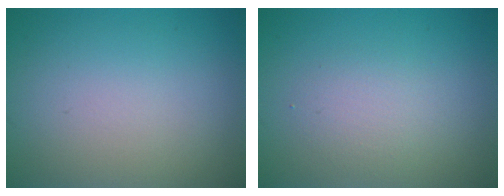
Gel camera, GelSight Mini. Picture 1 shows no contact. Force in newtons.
{"total": 1.9, "press": 1.9, "slide": 0.1}